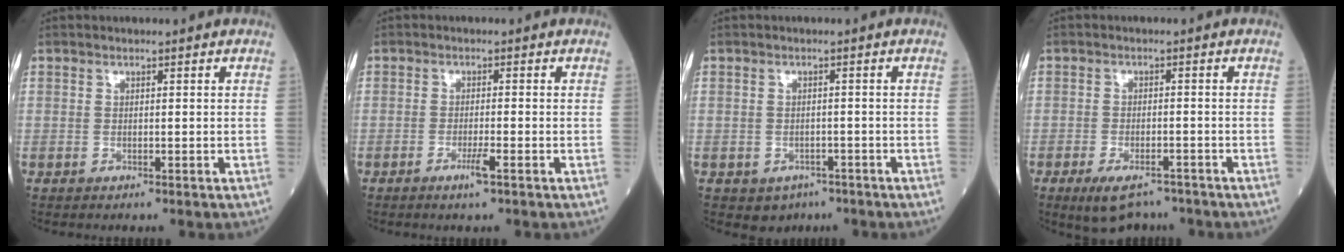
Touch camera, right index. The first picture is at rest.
{"total": 2.2, "force": [-1.2, -0.2, 1.9], "torque": [-0.038, -0.004, -0.022]}
{"total": 2.9, "force": [-1.7, 2.3, 0.7], "torque": [-0.008, 0.007, -0.016]}
{"total": 6.4, "force": [-4.8, 2.5, 3.4], "torque": [-0.061, -0.005, -0.074]}